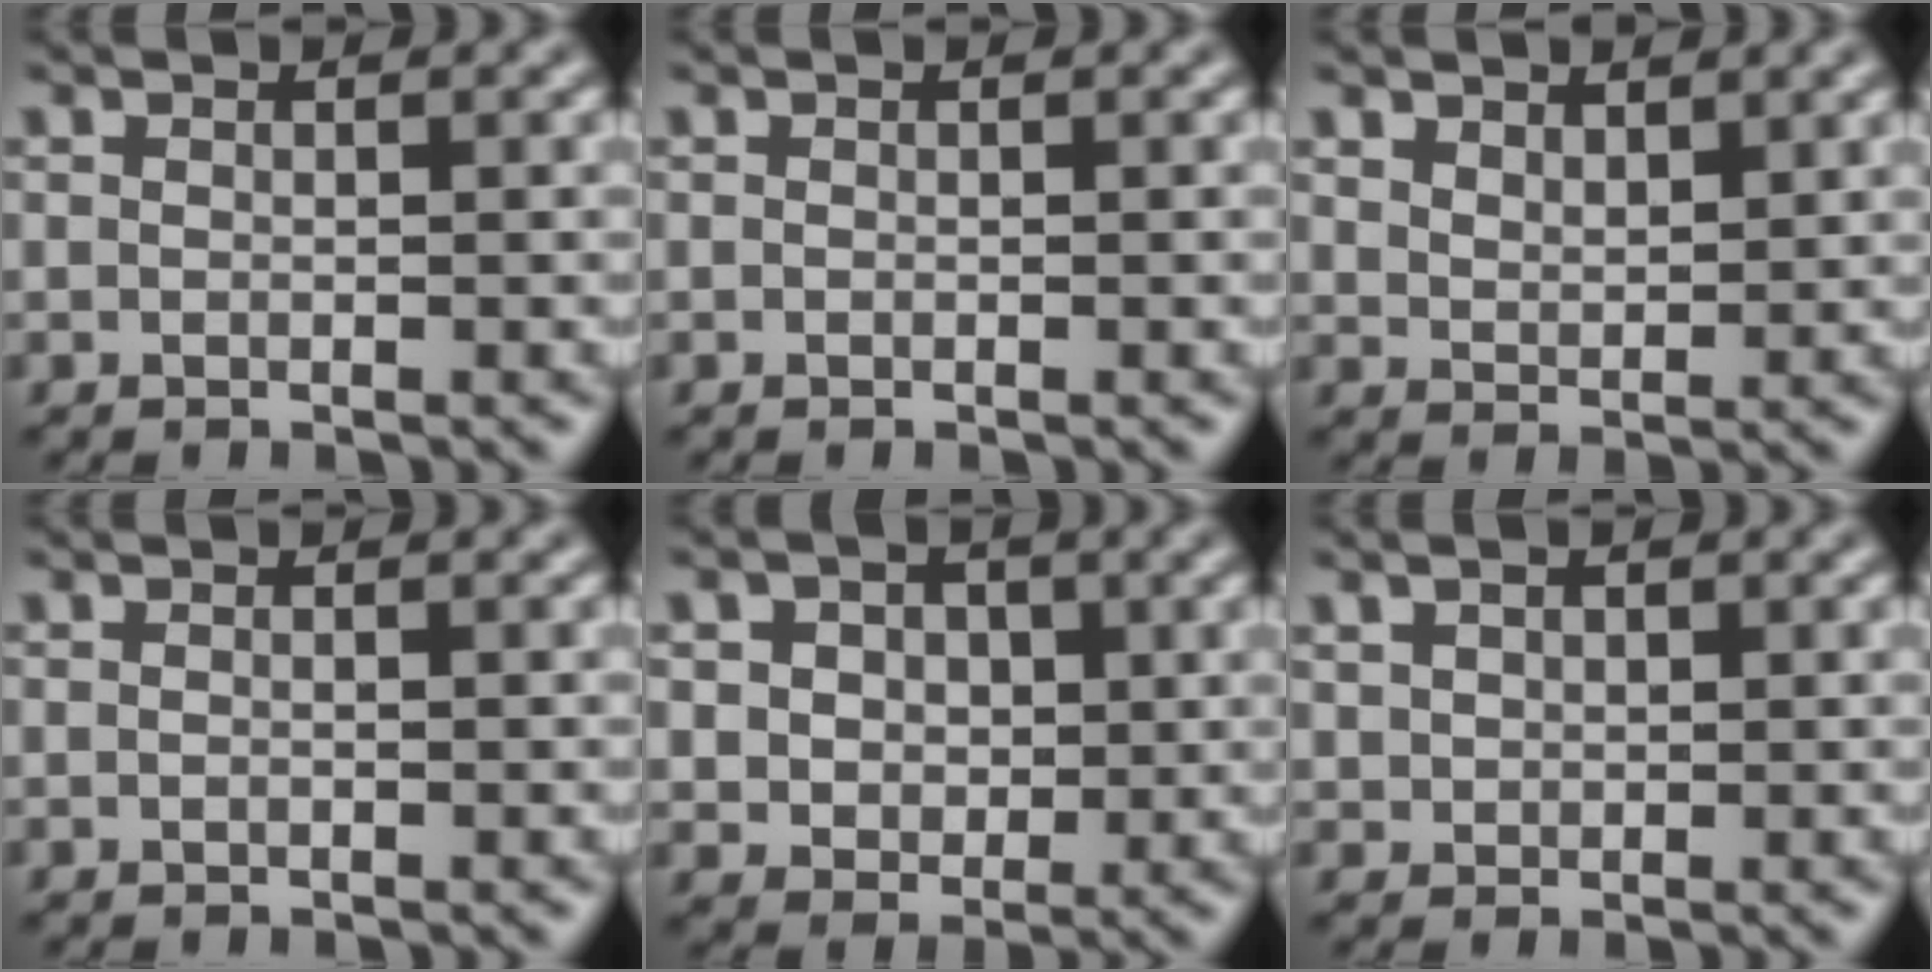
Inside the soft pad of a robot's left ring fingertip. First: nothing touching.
{"total": 0.0}
{"total": 2.3, "force": [1.8, 1.1, 0.8], "torque": [-0.020, -0.001, 0.037]}
{"total": 0.7, "force": [0.1, 0.3, 0.6], "torque": [-0.008, -0.008, -0.001]}
{"total": 5.3, "force": [1.5, 4.3, 2.7], "torque": [-0.061, 0.011, 0.019]}
{"total": 1.8, "force": [0.9, 1.4, 0.8], "torque": [-0.018, 0.007, 0.016]}